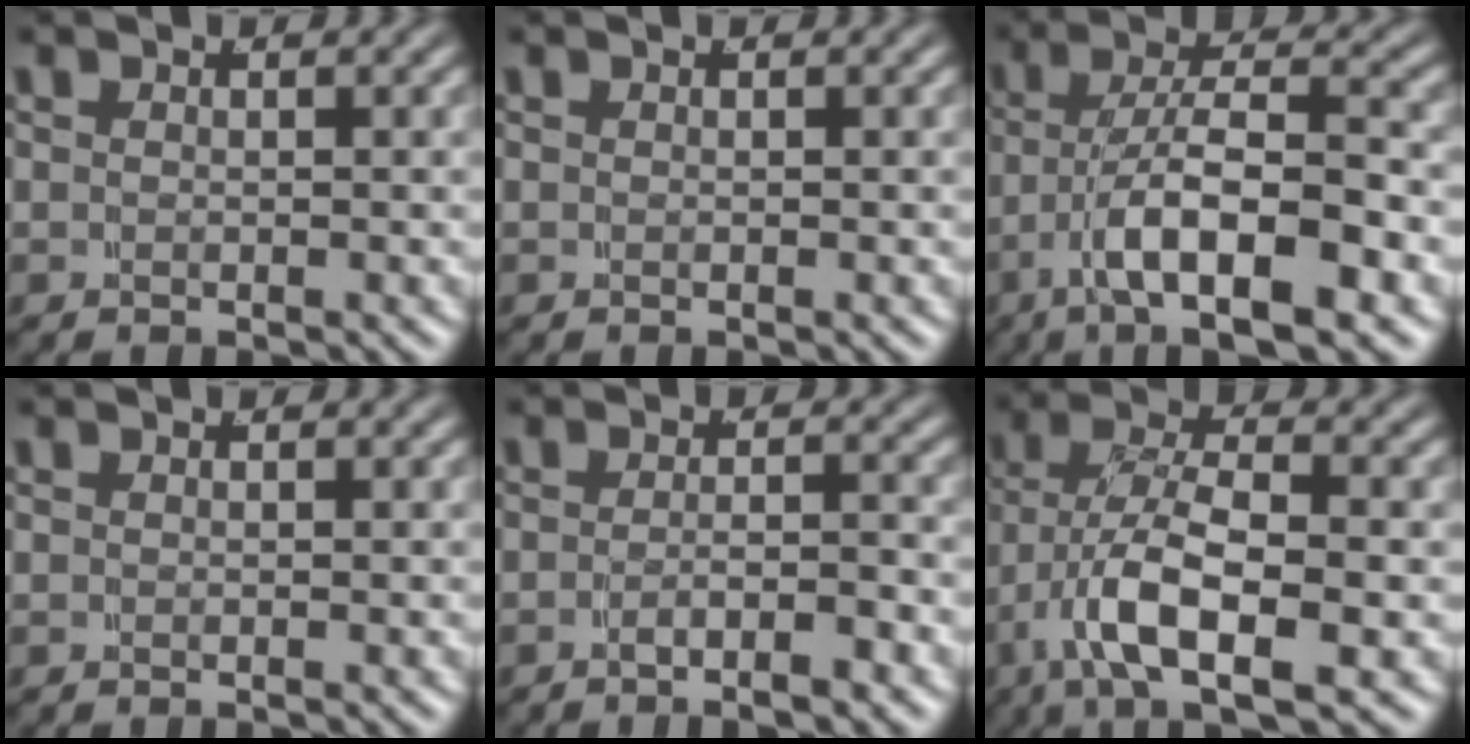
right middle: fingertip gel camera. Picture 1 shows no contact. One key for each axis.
{"total": 0.0}
{"total": 8.0, "fx": -3.4, "fy": 2.8, "fz": 6.7, "tx": -0.116, "ty": -0.007, "tz": -0.053}
{"total": 0.0}
{"total": 2.7, "fx": -2.3, "fy": 0.0, "fz": 1.5, "tx": -0.021, "ty": 0.000, "tz": -0.044}
{"total": 6.0, "fx": -1.2, "fy": 2.5, "fz": 5.3, "tx": -0.118, "ty": -0.020, "tz": -0.014}